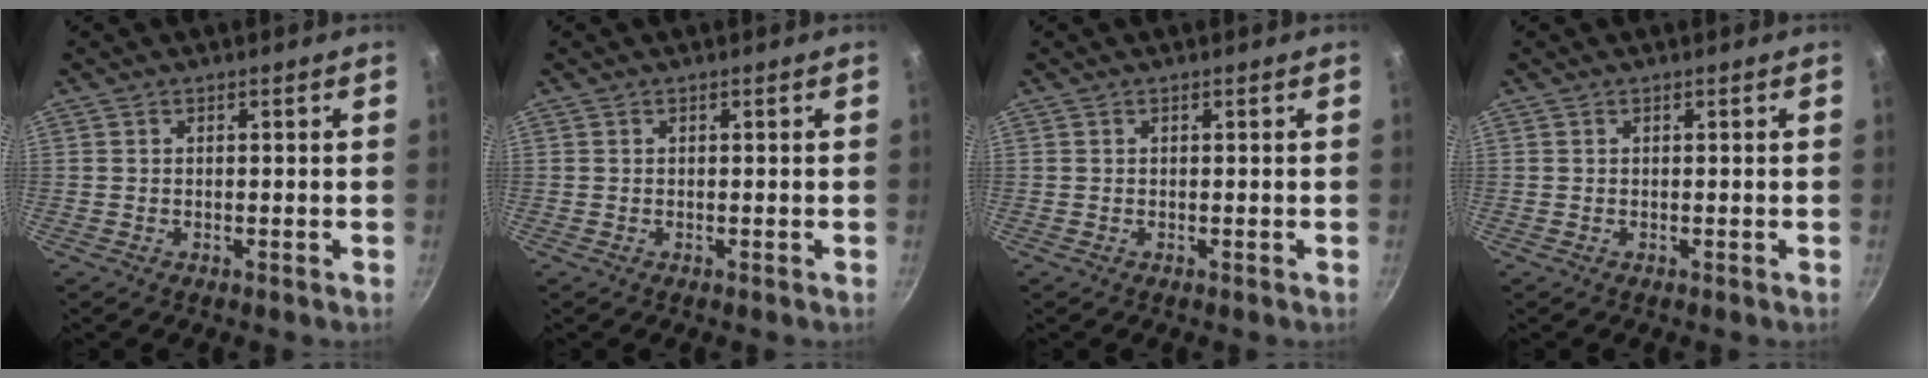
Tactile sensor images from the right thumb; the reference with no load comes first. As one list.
[{"total": 0.0}, {"total": 0.0}, {"total": 0.0}]